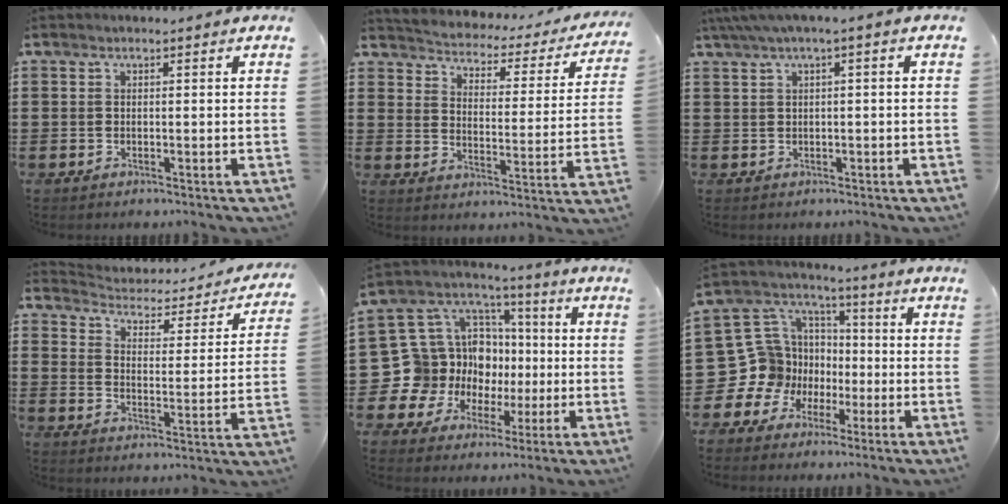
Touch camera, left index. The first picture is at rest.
{"total": 2.3, "force": [2.3, 0.4, 0.1], "torque": [-0.023, -0.030, 0.027]}
{"total": 2.3, "force": [-0.3, 0.1, 2.3], "torque": [-0.038, -0.004, -0.004]}
{"total": 2.4, "force": [2.2, 0.9, 0.5], "torque": [-0.028, -0.023, 0.027]}
{"total": 15.5, "force": [-2.1, 14.8, 4.2], "torque": [-0.133, -0.027, -0.003]}
{"total": 12.2, "force": [-2.9, 11.7, 2.3], "torque": [-0.115, -0.008, -0.031]}